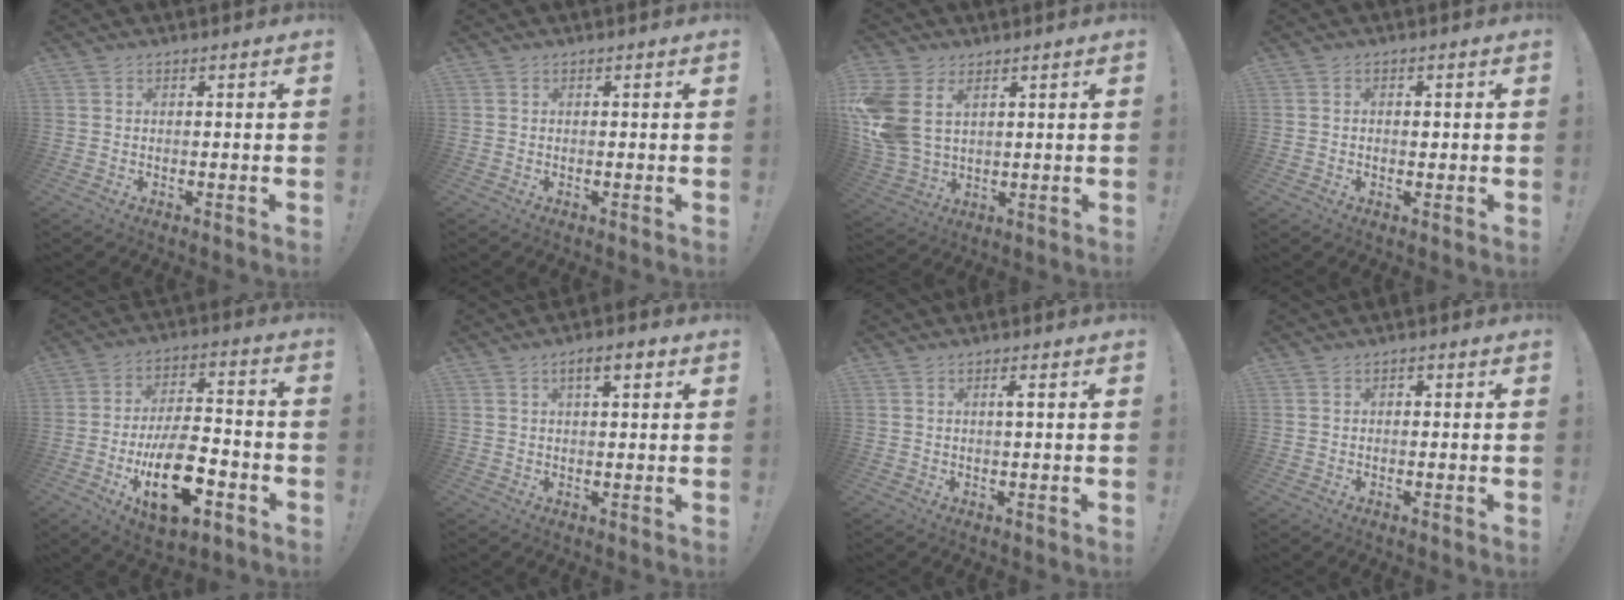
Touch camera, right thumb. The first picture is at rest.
{"total": 0.0}
{"total": 12.1, "force": [4.2, 8.3, 7.7], "torque": [-0.154, -0.019, 0.086]}
{"total": 0.7, "force": [0.1, 0.7, 0.1], "torque": [-0.009, 0.004, 0.002]}
{"total": 18.5, "force": [-6.9, 8.9, 14.6], "torque": [-0.253, 0.038, -0.106]}
{"total": 4.8, "force": [2.1, 1.6, 4.0], "torque": [-0.051, -0.005, 0.028]}
{"total": 1.8, "force": [0.3, -0.1, 1.8], "torque": [-0.030, 0.000, -0.001]}
{"total": 0.7, "force": [-0.4, 0.4, 0.3], "torque": [-0.006, 0.003, -0.008]}